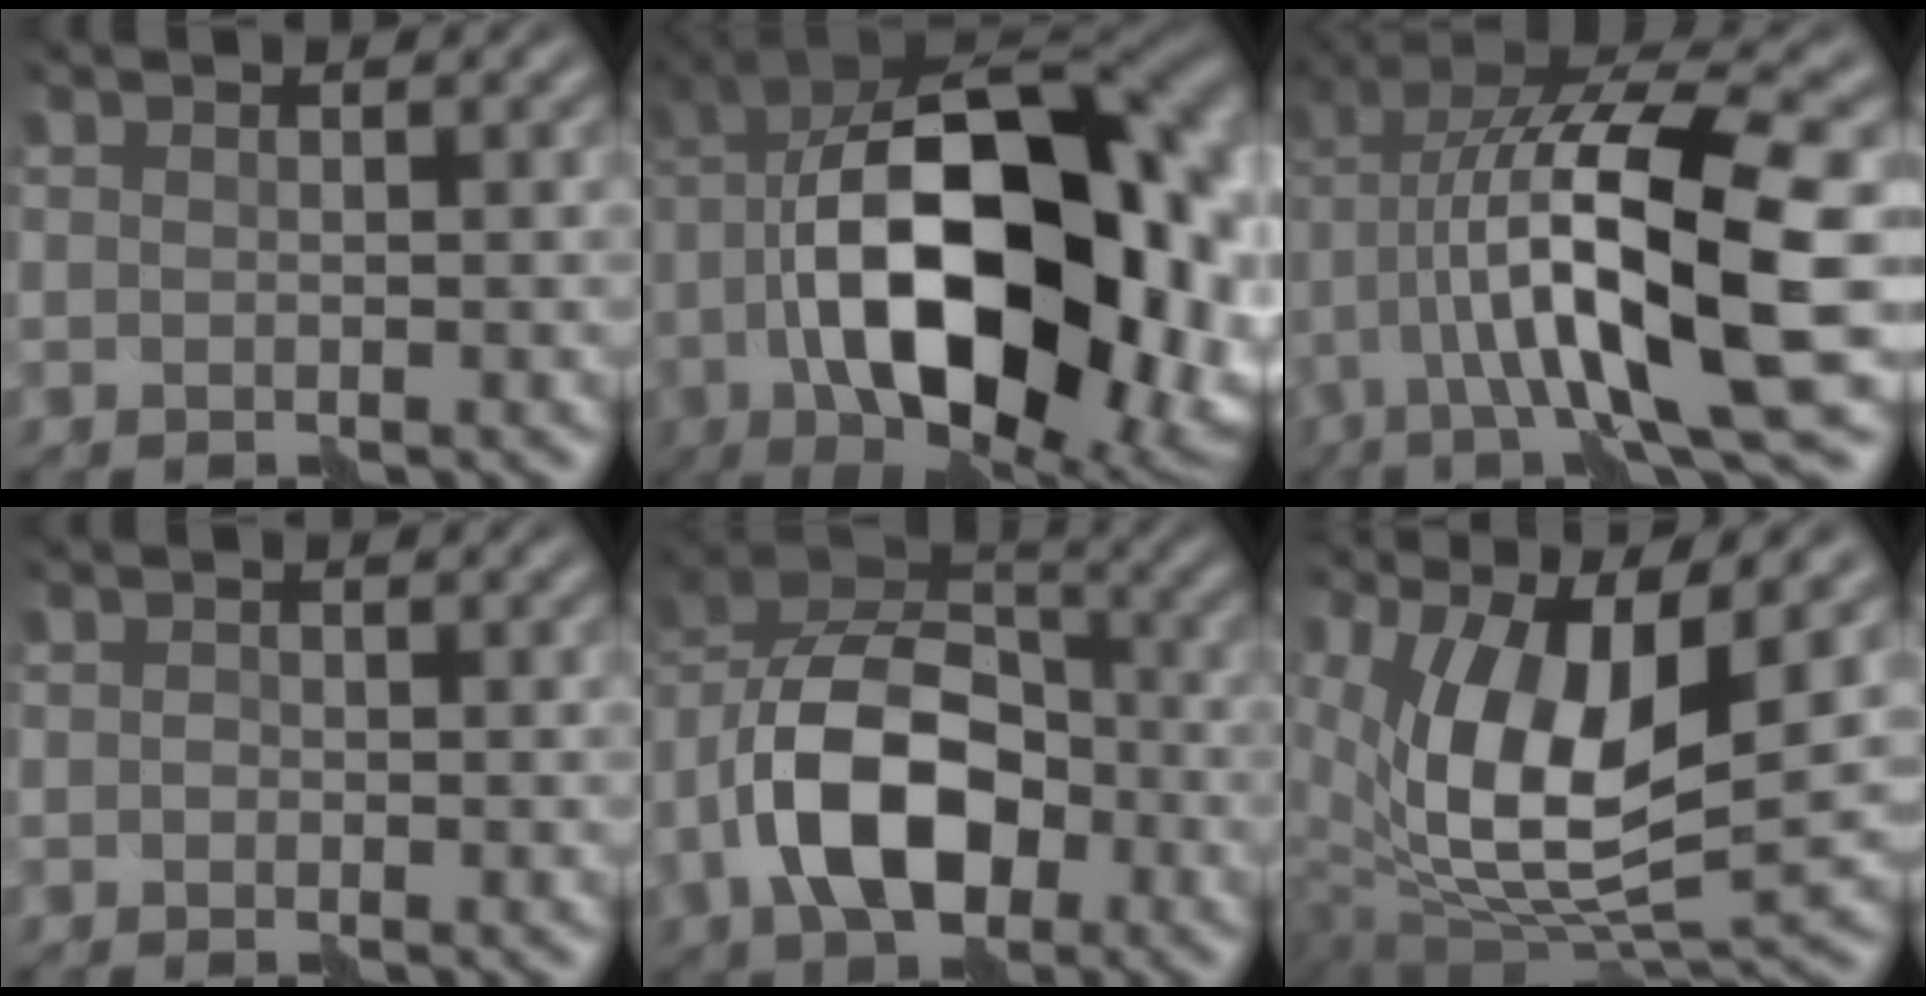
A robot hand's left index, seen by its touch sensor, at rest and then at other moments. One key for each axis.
{"total": 18.0, "fx": -2.7, "fy": 9.3, "fz": 15.2, "tx": -0.235, "ty": 0.014, "tz": -0.053}
{"total": 13.7, "fx": -1.2, "fy": 3.3, "fz": 13.2, "tx": -0.230, "ty": 0.019, "tz": -0.025}
{"total": 0.6, "fx": -0.3, "fy": 0.5, "fz": 0.1, "tx": 0.000, "ty": 0.001, "tz": -0.011}
{"total": 10.4, "fx": -4.1, "fy": 6.1, "fz": 7.3, "tx": -0.133, "ty": 0.018, "tz": -0.091}
{"total": 10.6, "fx": 3.1, "fy": 3.7, "fz": 9.4, "tx": -0.184, "ty": -0.008, "tz": 0.055}